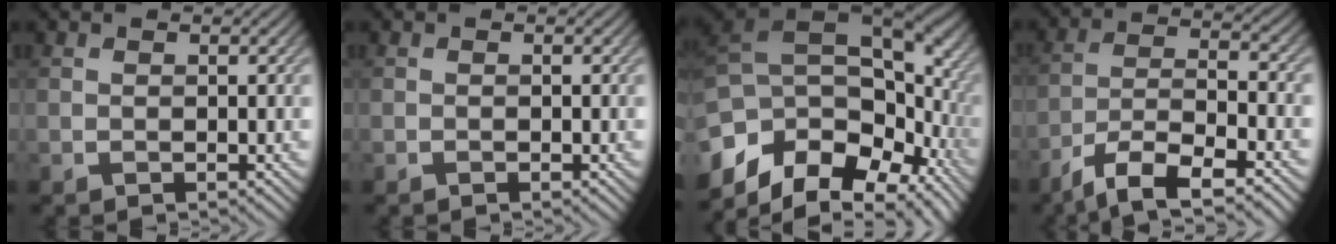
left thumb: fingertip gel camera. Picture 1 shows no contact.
{"total": 0.0}
{"total": 16.1, "force": [-3.4, 10.8, 11.4], "torque": [-0.257, -0.011, -0.050]}
{"total": 9.4, "force": [-6.2, 2.6, 6.6], "torque": [-0.121, -0.002, -0.115]}